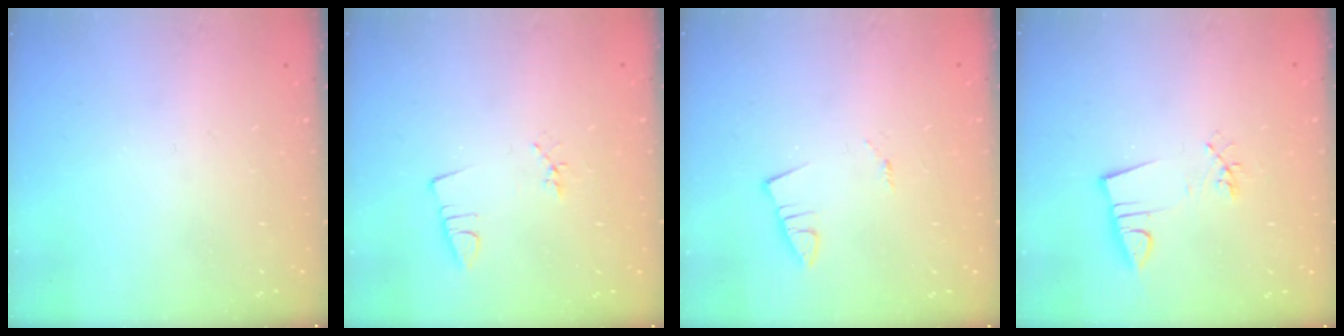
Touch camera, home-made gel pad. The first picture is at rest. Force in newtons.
{"total": 1.9, "press": 1.3, "slide": 1.3}
{"total": 1.0, "press": 1.0, "slide": 0.1}
{"total": 3.5, "press": 2.2, "slide": 2.7}